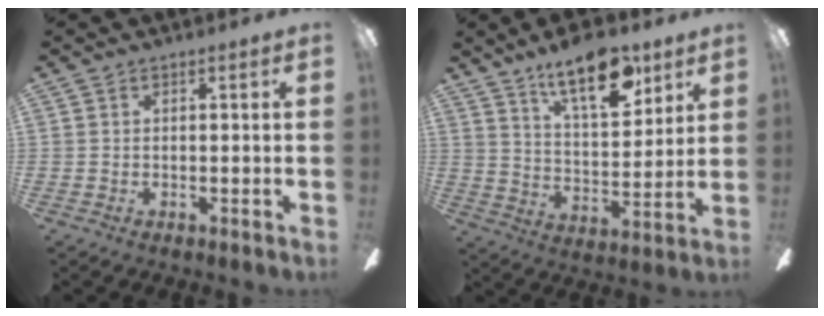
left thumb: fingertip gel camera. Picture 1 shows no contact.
{"total": 15.9, "force": [10.8, 6.5, 9.8], "torque": [-0.148, -0.055, 0.181]}